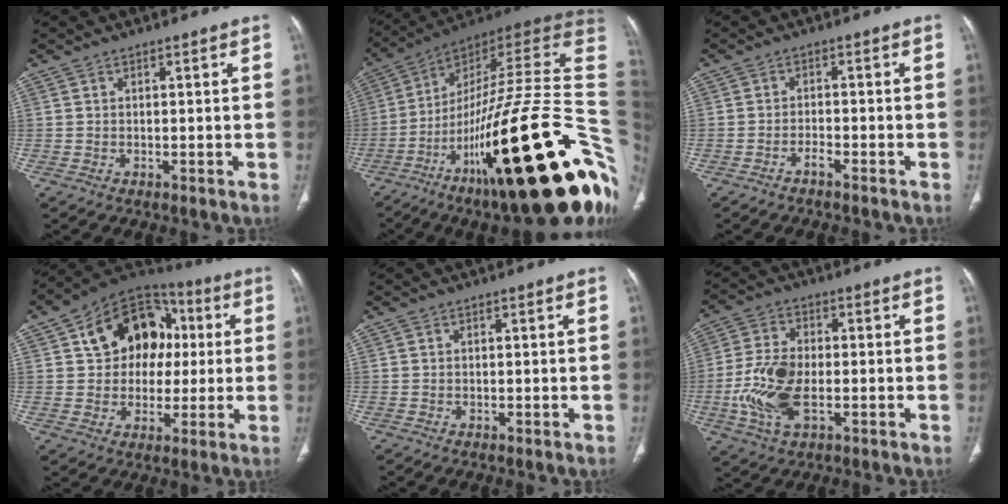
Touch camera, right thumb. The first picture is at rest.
{"total": 43.1, "force": [-11.3, 11.2, 40.1], "torque": [-0.511, 0.074, -0.179]}
{"total": 1.9, "force": [-1.6, 0.4, 1.0], "torque": [-0.027, 0.013, -0.028]}
{"total": 16.8, "force": [3.3, 12.7, 10.5], "torque": [-0.112, 0.023, 0.048]}
{"total": 0.0}
{"total": 11.1, "force": [-2.5, 5.9, 9.1], "torque": [-0.198, 0.006, -0.048]}